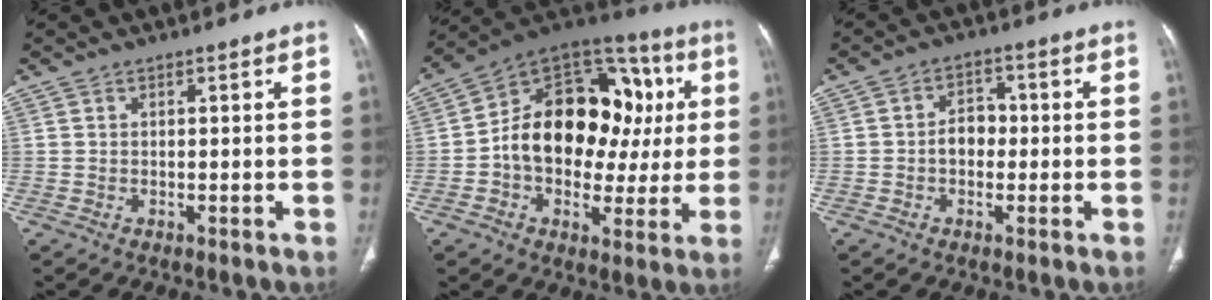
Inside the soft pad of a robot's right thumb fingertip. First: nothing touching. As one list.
[{"total": 23.2, "force": [1.3, 16.2, 16.6], "torque": [-0.206, 0.045, 0.020]}, {"total": 4.5, "force": [-0.6, 3.5, 2.8], "torque": [-0.027, 0.017, -0.018]}]